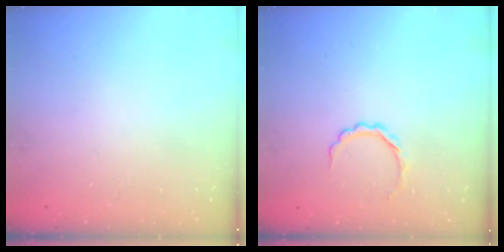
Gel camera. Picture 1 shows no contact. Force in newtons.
{"total": 5.2, "press": 5.0, "slide": 1.3}